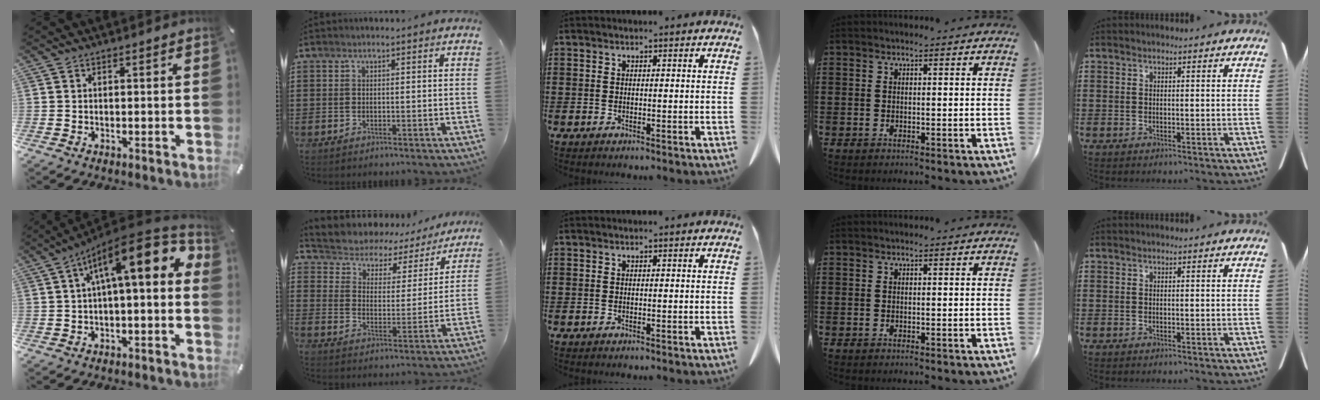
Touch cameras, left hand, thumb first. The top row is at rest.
{"thumb": {"total": 15.5, "force": [4.3, 5.4, 13.9], "torque": [-0.206, -0.023, 0.066]}, "index": {"total": 3.5, "force": [3.1, 1.5, 0.2], "torque": [-0.030, -0.027, 0.044]}}